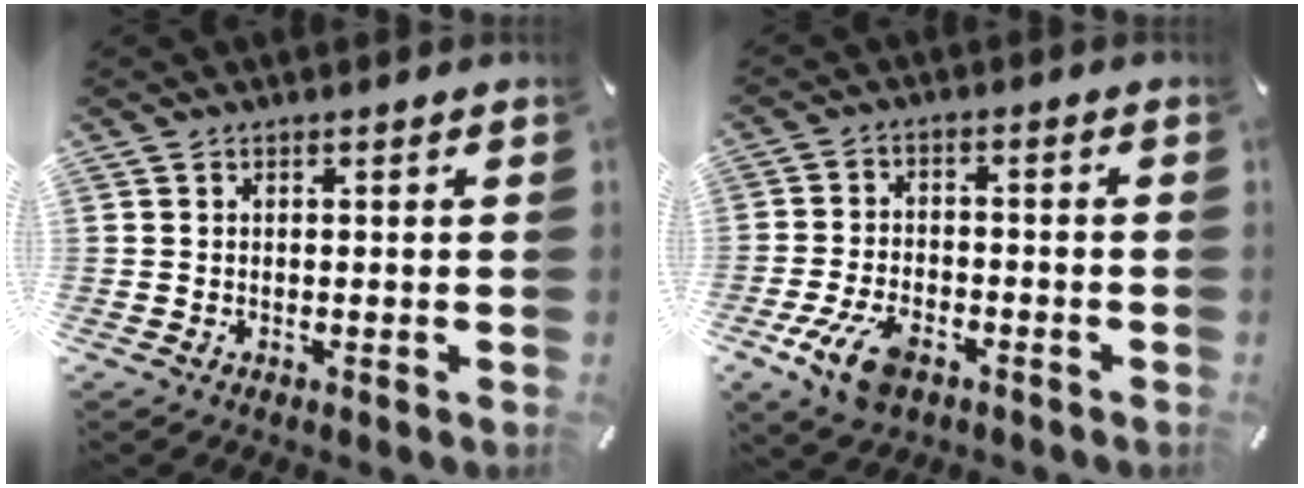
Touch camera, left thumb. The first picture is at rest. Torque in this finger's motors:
{"motor_torque": [0.06, 0.32, 0.44, 0.33, 0.13]}